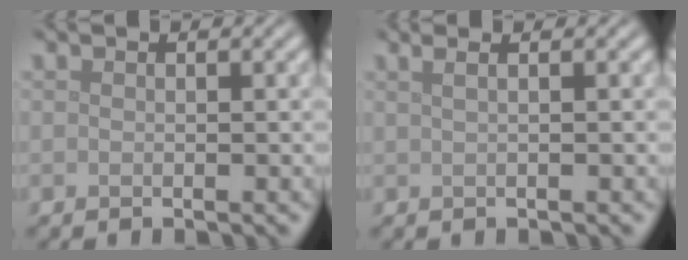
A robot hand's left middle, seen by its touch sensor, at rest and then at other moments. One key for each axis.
{"total": 3.4, "fx": 1.6, "fy": 1.8, "fz": 2.4, "tx": -0.018, "ty": 0.021, "tz": -0.005}